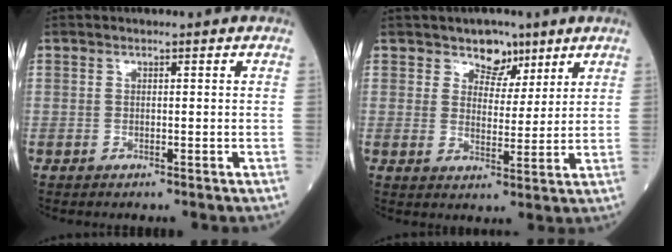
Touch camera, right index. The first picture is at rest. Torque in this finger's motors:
{"motor_torque": [0.05, 0.07, 0.01, 0.03]}